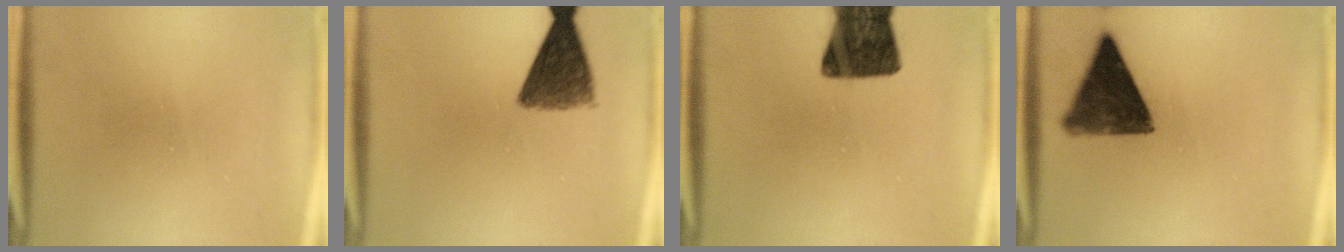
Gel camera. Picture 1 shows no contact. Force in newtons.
{"total": 8.8}
{"total": 14.1}
{"total": 11.1}